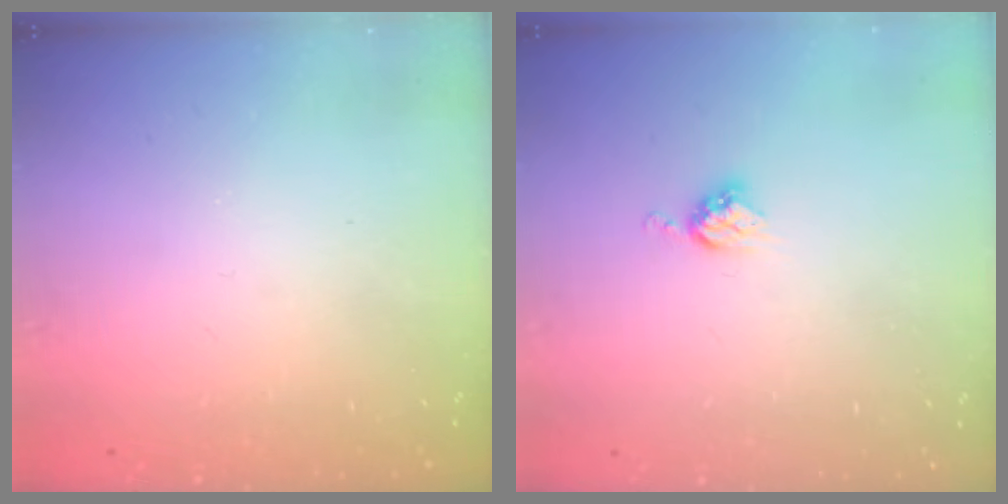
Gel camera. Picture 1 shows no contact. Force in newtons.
{"total": 5.1, "press": 5.1, "slide": 0.1}